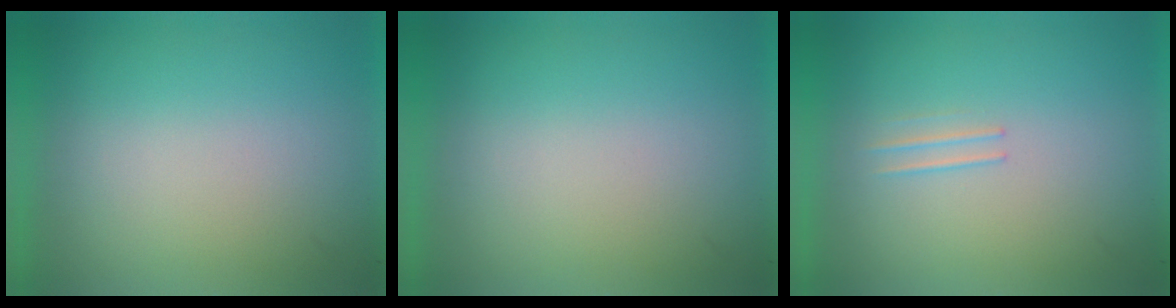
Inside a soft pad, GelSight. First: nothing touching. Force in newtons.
{"total": 0.0}
{"total": 1.2}